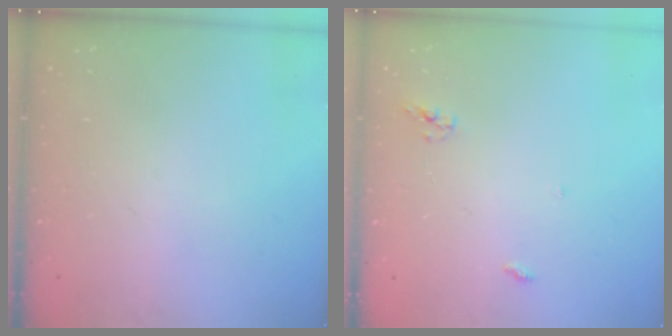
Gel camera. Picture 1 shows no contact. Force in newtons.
{"total": 3.7, "press": 3.7, "slide": 0.1}